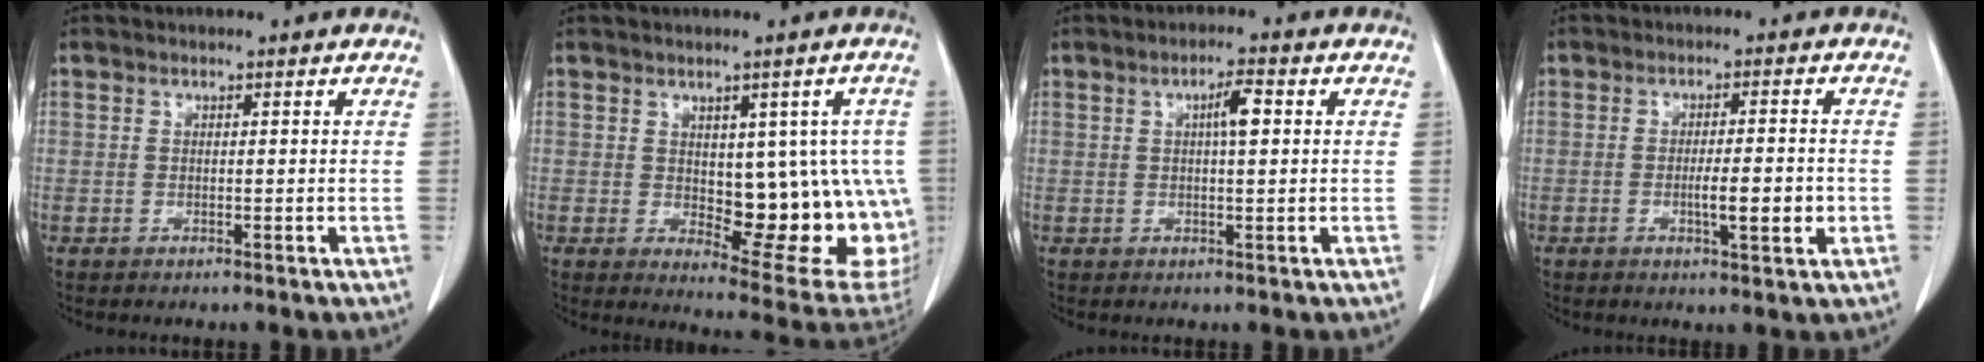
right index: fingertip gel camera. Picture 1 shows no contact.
{"total": 14.9, "force": [-0.8, 6.8, 13.3], "torque": [-0.116, 0.007, 0.014]}
{"total": 3.5, "force": [0.8, 0.5, 3.3], "torque": [-0.057, 0.006, 0.011]}
{"total": 5.2, "force": [-1.1, 0.7, 5.0], "torque": [-0.081, -0.002, -0.012]}